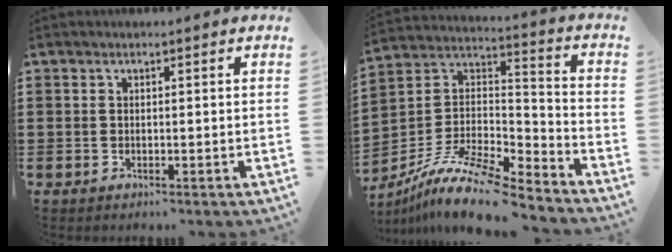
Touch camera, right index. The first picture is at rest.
{"total": 12.1, "force": [-9.9, 1.8, 6.8], "torque": [-0.137, 0.014, -0.195]}